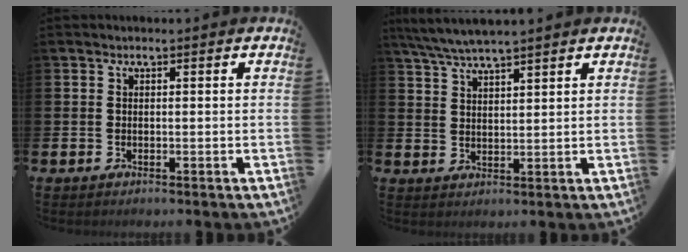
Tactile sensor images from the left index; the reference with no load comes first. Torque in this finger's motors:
{"motor_torque": [0.28, -0.19, 0.89, 0.12]}